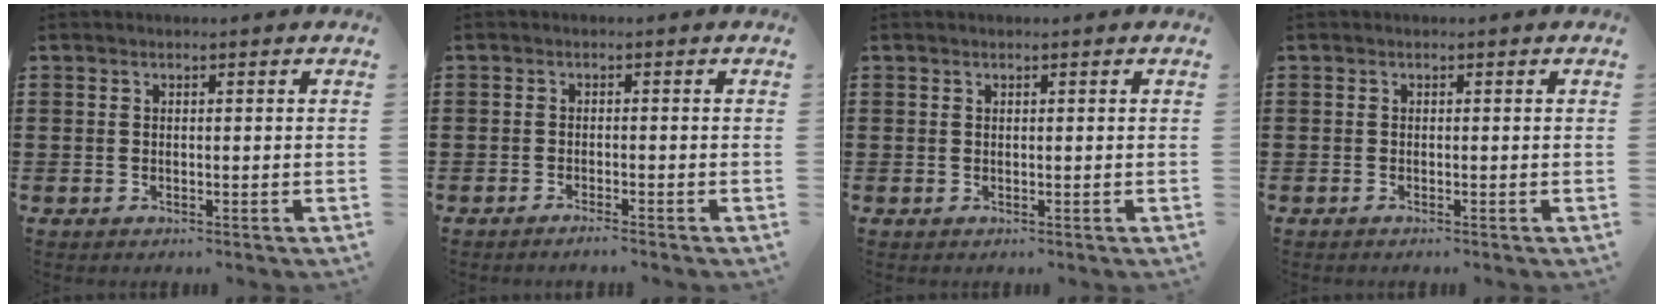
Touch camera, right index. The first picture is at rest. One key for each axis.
{"total": 1.5, "fx": -1.4, "fy": -0.3, "fz": 0.4, "tx": -0.008, "ty": -0.002, "tz": -0.027}
{"total": 0.0}
{"total": 0.6, "fx": -0.5, "fy": -0.2, "fz": 0.1, "tx": -0.003, "ty": -0.003, "tz": -0.010}